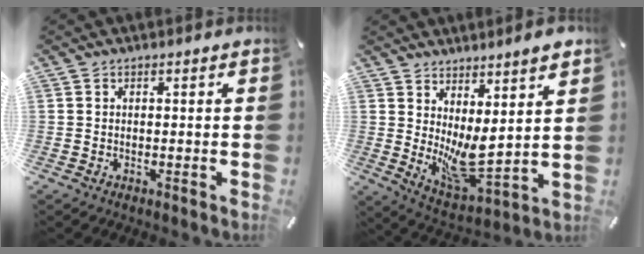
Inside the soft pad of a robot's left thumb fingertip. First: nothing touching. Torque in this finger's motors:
{"motor_torque": [1.58, 1.72, 0.14, -0.23, 0.33]}